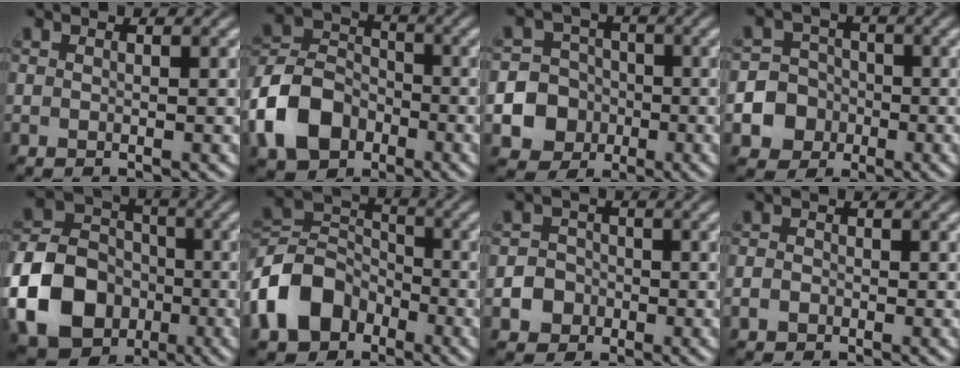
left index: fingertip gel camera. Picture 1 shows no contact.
{"total": 6.9, "force": [-3.8, 4.9, 3.1], "torque": [-0.072, 0.006, -0.076]}
{"total": 11.5, "force": [-4.5, 10.5, 1.1], "torque": [-0.057, -0.030, -0.086]}
{"total": 7.0, "force": [-3.4, 6.1, 0.3], "torque": [-0.009, -0.009, -0.067]}
{"total": 10.7, "force": [-4.1, 8.4, 5.2], "torque": [-0.132, -0.011, -0.073]}
{"total": 7.1, "force": [-4.2, 5.1, 2.7], "torque": [-0.063, 0.008, -0.086]}
{"total": 2.5, "force": [-1.5, 2.0, -0.2], "torque": [0.015, 0.003, -0.020]}
{"total": 1.0, "force": [-0.9, 0.1, -0.4], "torque": [-0.002, -0.001, -0.004]}